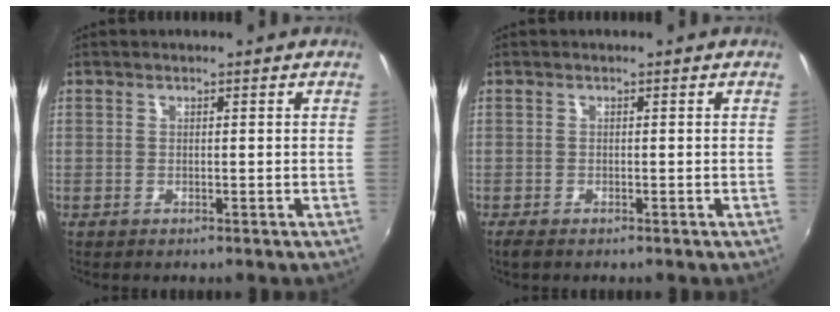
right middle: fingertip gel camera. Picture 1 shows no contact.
{"total": 1.4, "force": [-1.0, 0.5, 0.9], "torque": [-0.020, -0.007, -0.017]}